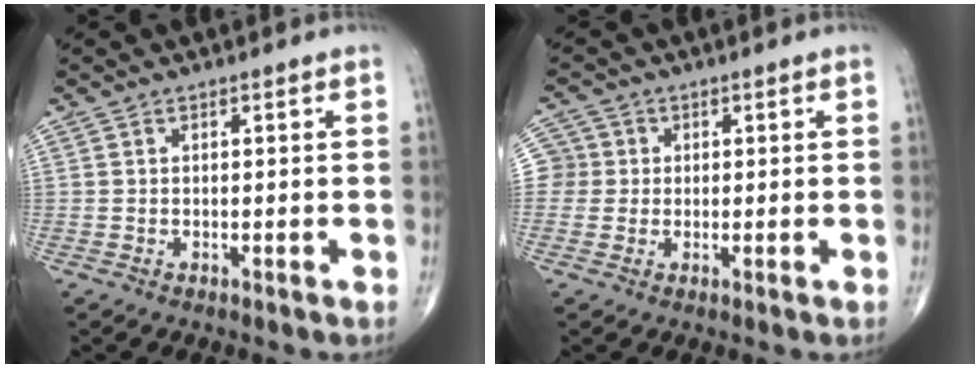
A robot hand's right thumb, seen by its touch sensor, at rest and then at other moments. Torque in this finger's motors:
{"motor_torque": [0.30, 0.04, -0.12, -0.03, -0.01]}